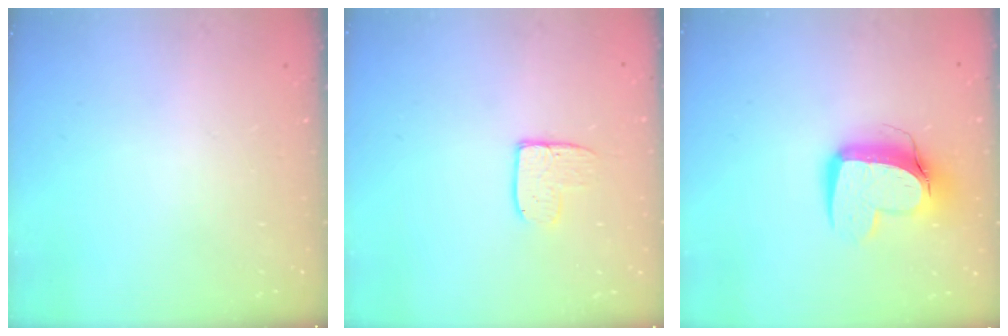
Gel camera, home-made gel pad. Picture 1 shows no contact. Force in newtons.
{"total": 7.9, "press": 7.9, "slide": 0.6}
{"total": 12.4, "press": 12.3, "slide": 1.5}